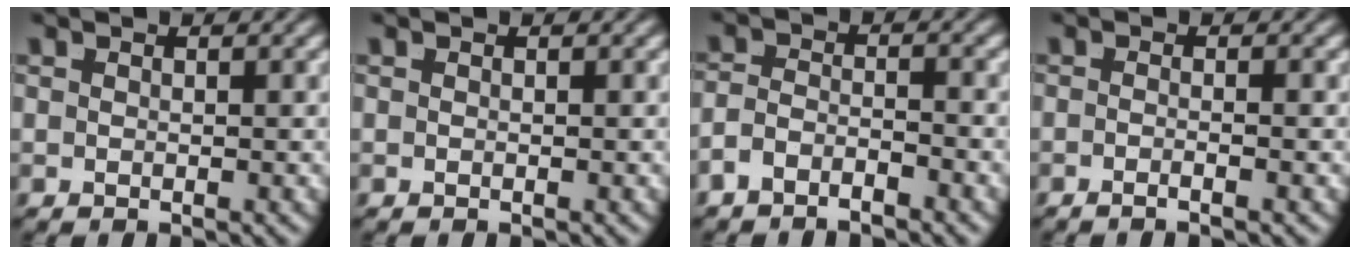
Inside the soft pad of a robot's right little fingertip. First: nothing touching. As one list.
[{"total": 0.0}, {"total": 2.8, "force": [-2.4, 1.1, 1.0], "torque": [-0.018, -0.013, -0.040]}, {"total": 1.7, "force": [-1.3, -0.7, 0.9], "torque": [-0.016, -0.002, -0.024]}]